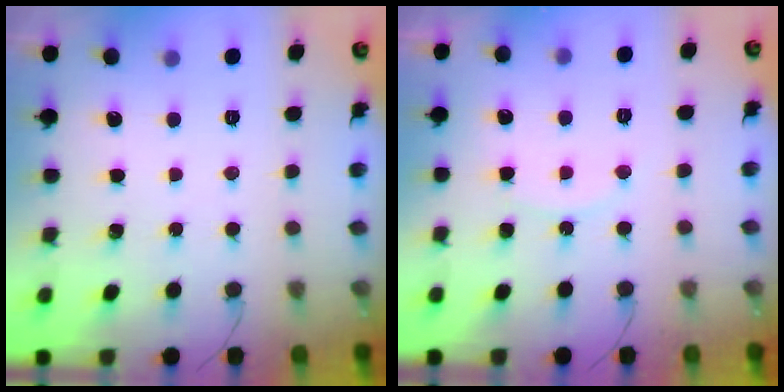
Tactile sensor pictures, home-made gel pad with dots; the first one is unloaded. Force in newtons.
{"total": 6.4, "press": 6.4, "slide": 0.6}